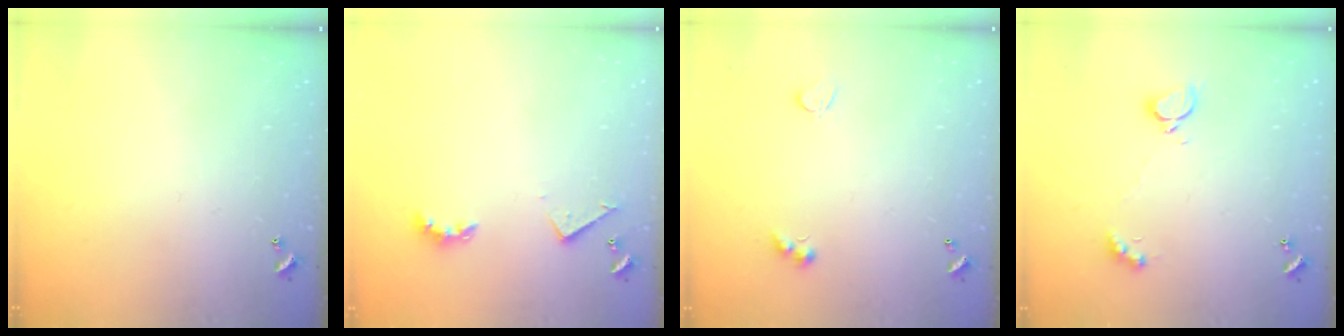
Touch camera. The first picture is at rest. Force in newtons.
{"total": 3.5, "press": 3.4, "slide": 0.7}
{"total": 3.7, "press": 3.7, "slide": 0.7}
{"total": 2.5, "press": 2.4, "slide": 0.5}